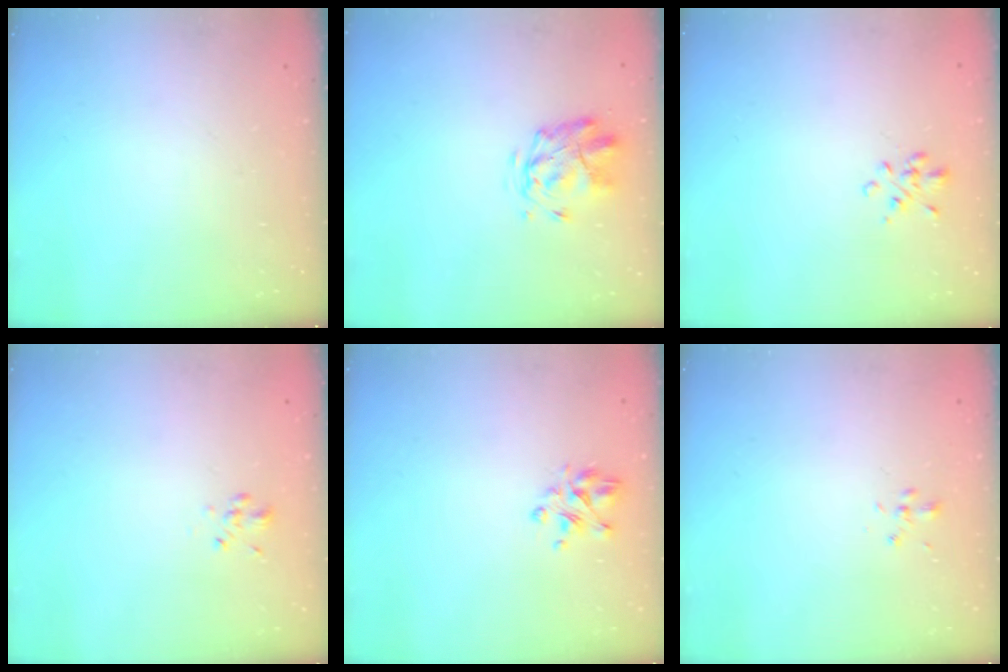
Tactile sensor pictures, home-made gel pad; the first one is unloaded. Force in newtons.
{"total": 2.9, "press": 2.5, "slide": 1.5}
{"total": 1.4, "press": 1.3, "slide": 0.6}
{"total": 2.8, "press": 2.4, "slide": 1.4}
{"total": 4.7, "press": 4.3, "slide": 1.9}
{"total": 1.8, "press": 1.6, "slide": 0.8}